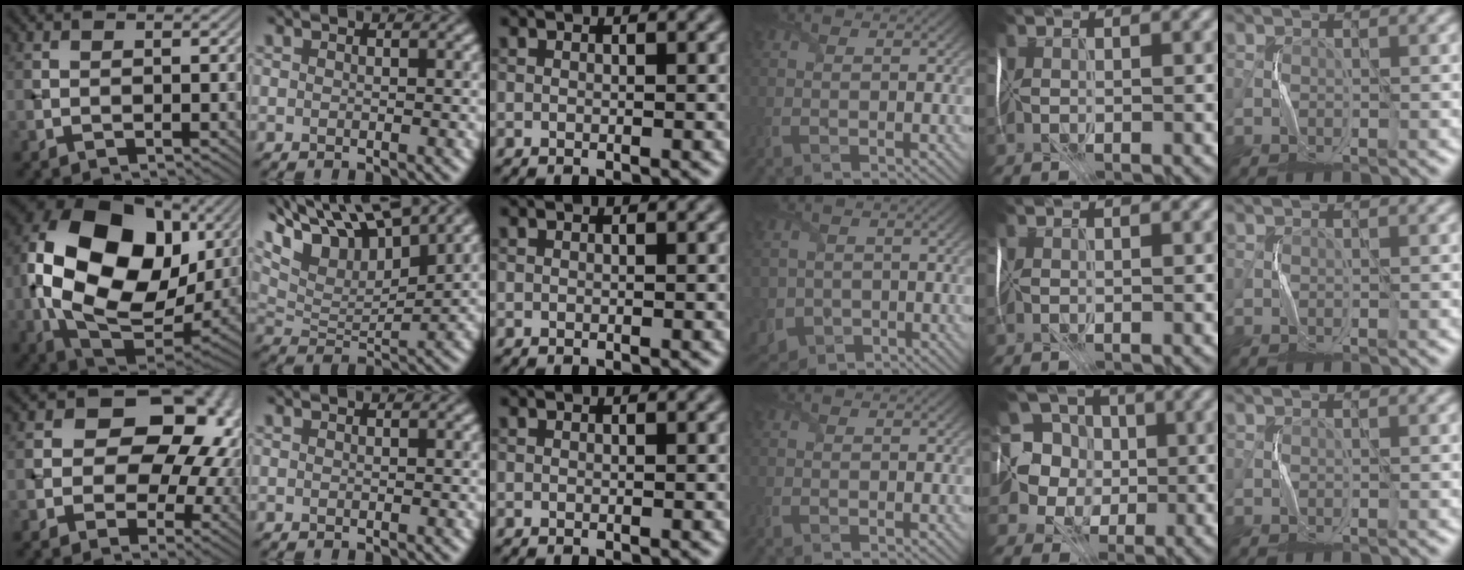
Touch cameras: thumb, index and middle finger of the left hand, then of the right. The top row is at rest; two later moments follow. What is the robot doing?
{"motion": "fold", "object": "map"}